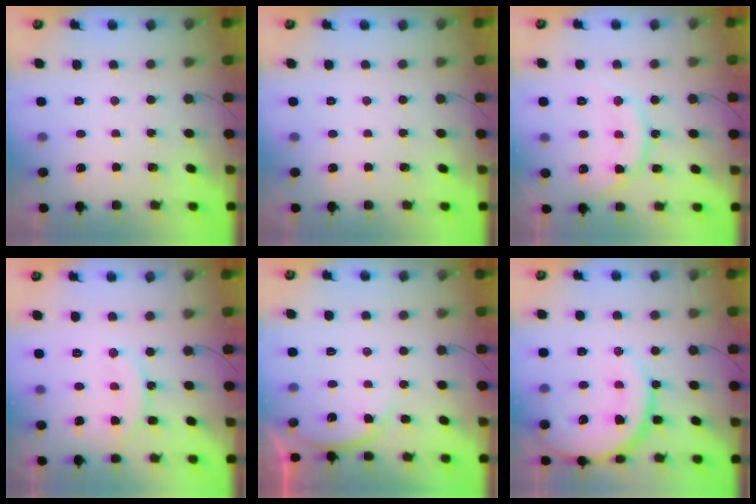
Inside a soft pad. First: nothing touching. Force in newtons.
{"total": 0.0}
{"total": 13.2, "press": 13.1, "slide": 1.2}
{"total": 12.7, "press": 12.6, "slide": 1.1}
{"total": 6.3, "press": 6.3, "slide": 0.3}
{"total": 17.1, "press": 17.1, "slide": 1.4}